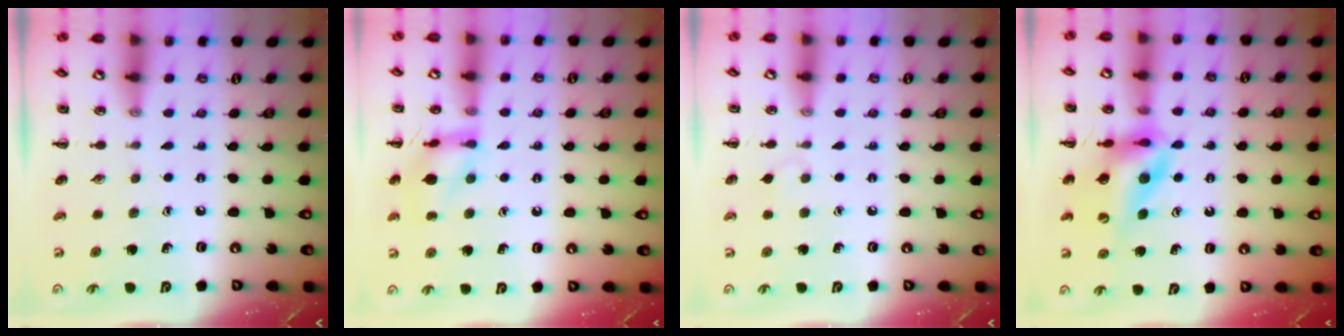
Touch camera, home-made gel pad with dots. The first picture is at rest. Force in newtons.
{"total": 11.6, "press": 11.5, "slide": 0.9}
{"total": 2.8, "press": 2.5, "slide": 1.1}
{"total": 11.8, "press": 11.2, "slide": 3.7}